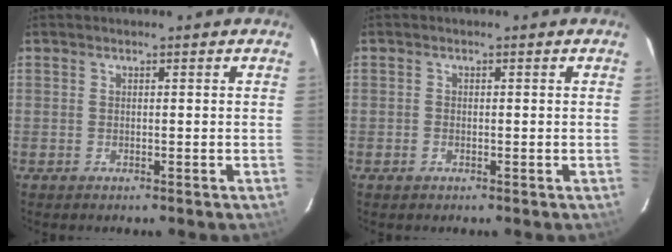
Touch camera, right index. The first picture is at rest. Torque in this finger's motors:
{"motor_torque": [0.06, 0.02, 0.01, -0.04]}